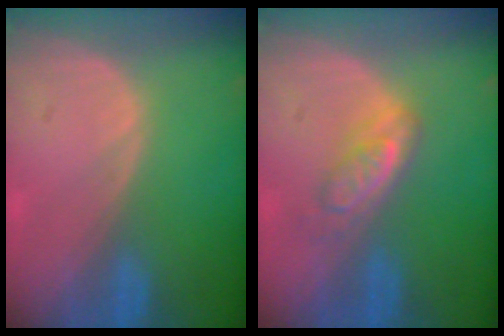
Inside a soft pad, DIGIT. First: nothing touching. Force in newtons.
{"total": 4.8, "press": 4.5, "slide": 1.5}